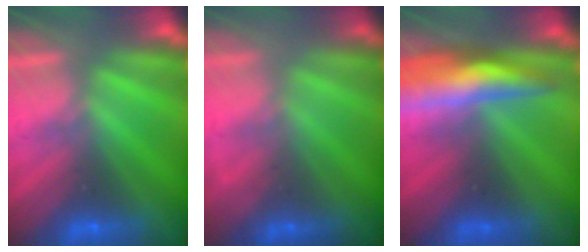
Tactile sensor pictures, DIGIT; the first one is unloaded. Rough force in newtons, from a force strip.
{"total": 1.7}
{"total": 7.3}